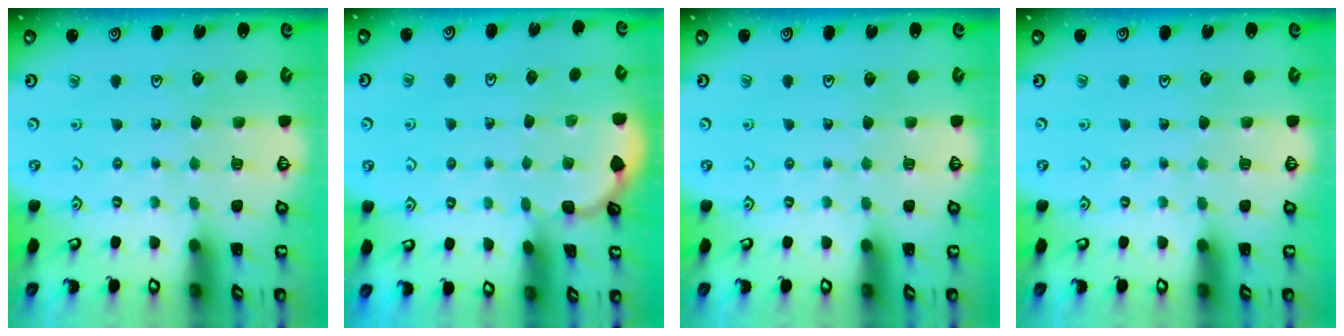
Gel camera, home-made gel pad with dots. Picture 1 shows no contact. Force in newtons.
{"total": 1.3, "press": 1.3, "slide": 0.1}
{"total": 0.0}
{"total": 0.0}